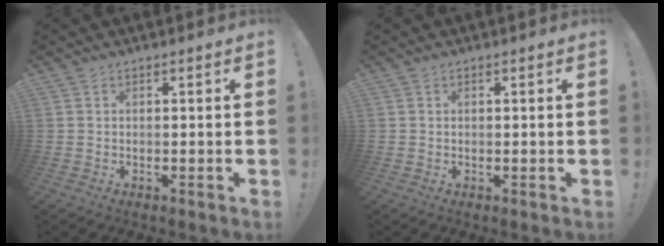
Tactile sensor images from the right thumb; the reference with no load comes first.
{"total": 0.0}